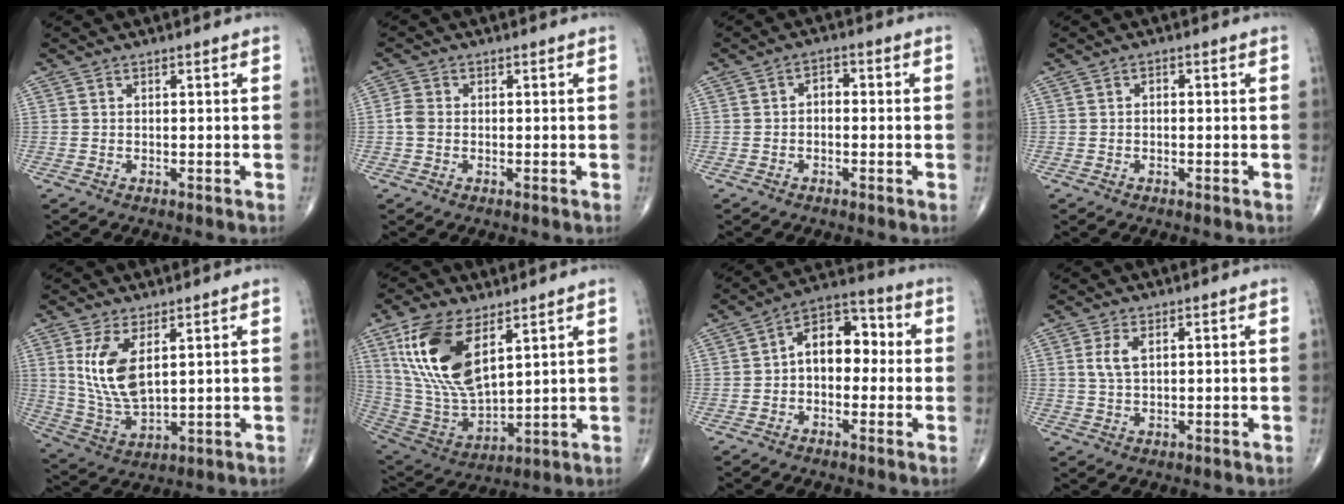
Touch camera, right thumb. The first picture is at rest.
{"total": 2.2, "force": [-0.3, 1.8, 1.3], "torque": [-0.026, 0.004, -0.011]}
{"total": 2.6, "force": [-0.3, 1.7, 1.8], "torque": [-0.016, 0.013, -0.014]}
{"total": 1.0, "force": [0.0, 0.6, 0.7], "torque": [-0.007, 0.005, -0.004]}
{"total": 10.6, "force": [3.4, 4.8, 8.8], "torque": [-0.175, -0.021, 0.083]}
{"total": 18.6, "force": [8.1, 8.7, 14.3], "torque": [-0.277, -0.032, 0.167]}
{"total": 10.4, "force": [0.1, 6.8, 7.9], "torque": [-0.090, 0.038, -0.012]}
{"total": 3.4, "force": [1.1, 1.6, 2.8], "torque": [-0.061, 0.000, 0.024]}